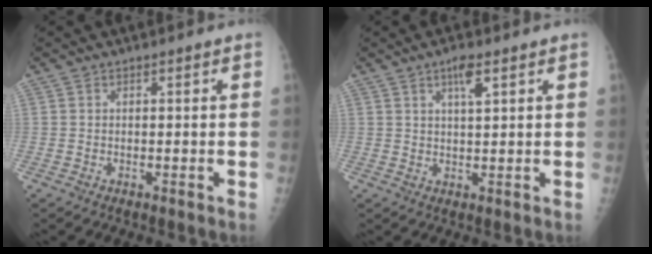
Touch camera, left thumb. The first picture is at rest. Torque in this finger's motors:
{"motor_torque": [2.59, 2.42, 0.54, -0.34, 0.06]}